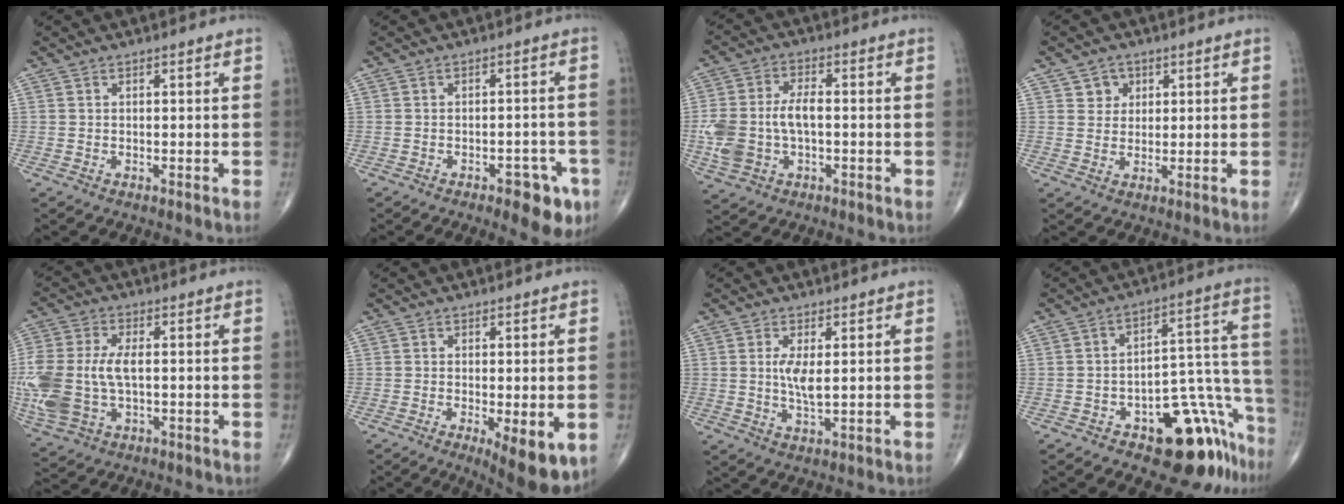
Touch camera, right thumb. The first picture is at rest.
{"total": 7.5, "force": [-3.8, 3.3, 5.6], "torque": [-0.047, 0.018, -0.043]}
{"total": 10.4, "force": [-1.1, 6.1, 8.3], "torque": [-0.182, 0.020, -0.018]}
{"total": 3.7, "force": [1.6, 3.2, 0.9], "torque": [0.007, -0.007, 0.024]}
{"total": 16.3, "force": [-1.1, 9.5, 13.2], "torque": [-0.338, -0.002, -0.012]}
{"total": 8.8, "force": [-2.8, 2.8, 7.9], "torque": [-0.107, -0.021, -0.037]}
{"total": 4.6, "force": [0.7, 1.4, 4.3], "torque": [-0.091, -0.014, 0.015]}
{"total": 18.2, "force": [-11.2, 7.9, 12.0], "torque": [-0.059, 0.117, -0.153]}